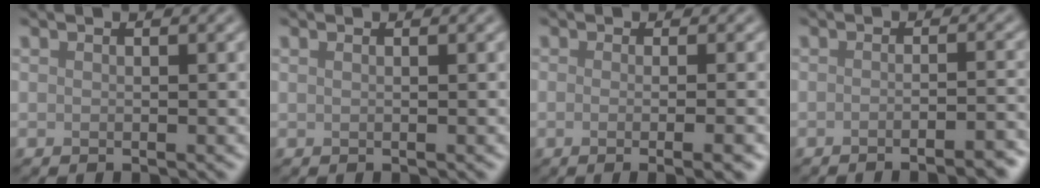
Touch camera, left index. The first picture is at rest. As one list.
[{"total": 0.9, "force": [0.5, 0.4, 0.7], "torque": [-0.006, -0.004, 0.000]}, {"total": 5.1, "force": [-0.6, 2.3, 4.5], "torque": [-0.021, 0.008, -0.024]}, {"total": 4.0, "force": [-2.7, 0.9, 2.8], "torque": [-0.029, 0.011, -0.041]}]